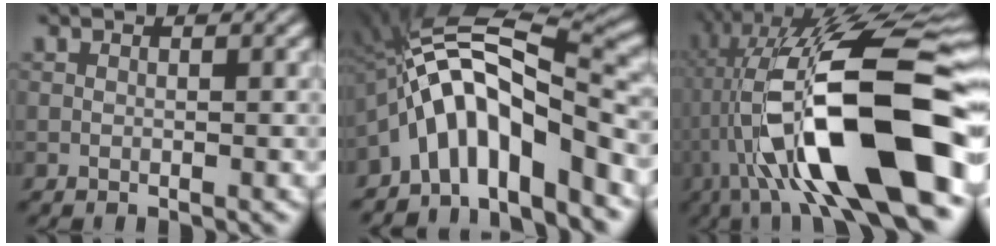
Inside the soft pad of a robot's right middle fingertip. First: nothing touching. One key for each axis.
{"total": 11.1, "fx": -4.4, "fy": 4.2, "fz": 9.3, "tx": -0.140, "ty": 0.027, "tz": -0.075}
{"total": 16.9, "fx": -3.0, "fy": 4.6, "fz": 16.0, "tx": -0.271, "ty": 0.046, "tz": -0.042}